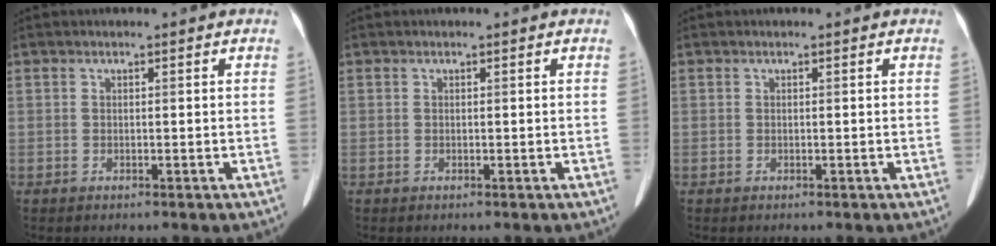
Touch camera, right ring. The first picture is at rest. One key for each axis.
{"total": 0.0}
{"total": 0.0}